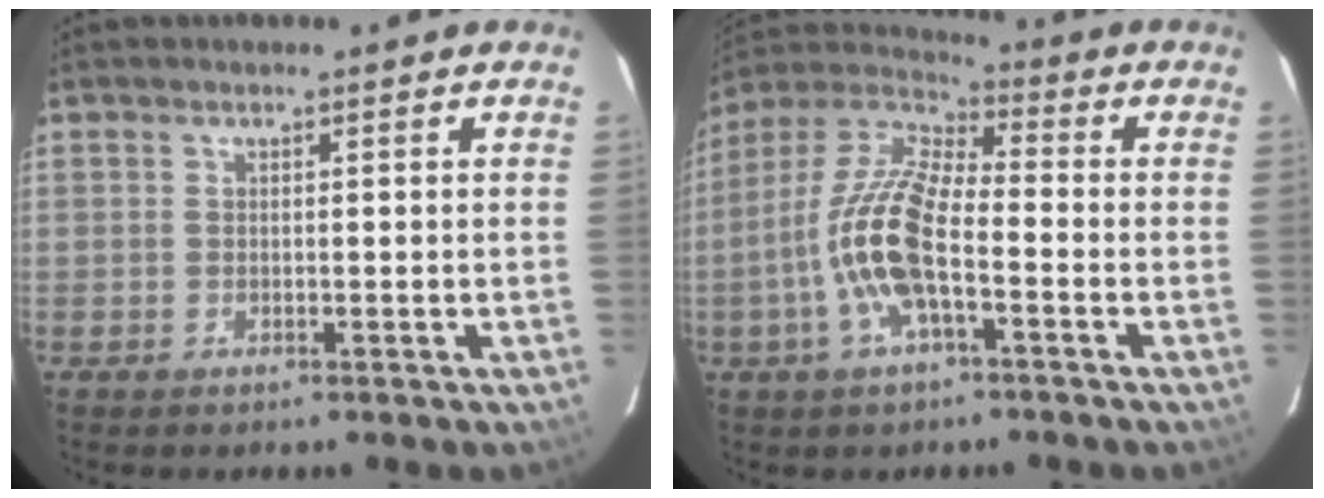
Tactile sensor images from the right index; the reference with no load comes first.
{"total": 14.4, "force": [-4.1, 5.1, 12.9], "torque": [-0.267, 0.003, -0.085]}